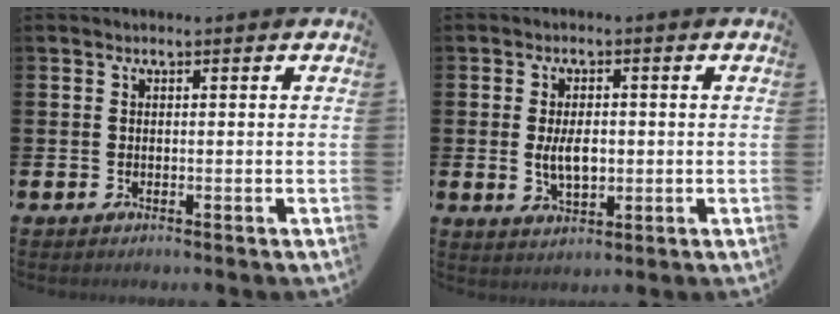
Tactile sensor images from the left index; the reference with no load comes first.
{"total": 4.4, "force": [-0.1, 2.5, 3.6], "torque": [-0.053, 0.001, -0.006]}